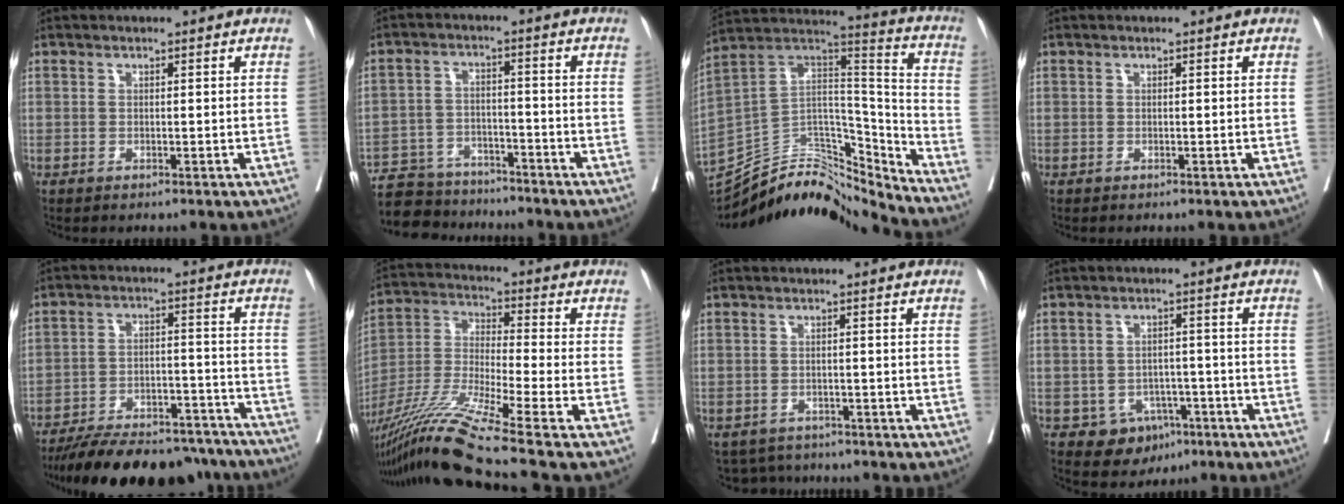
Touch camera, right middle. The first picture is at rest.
{"total": 11.5, "force": [-10.6, 3.8, 2.5], "torque": [-0.044, 0.012, -0.166]}
{"total": 21.6, "force": [-20.5, 3.9, 5.2], "torque": [-0.105, 0.049, -0.347]}
{"total": 0.0}
{"total": 22.4, "force": [-19.8, 6.1, 8.6], "torque": [-0.123, 0.001, -0.281]}
{"total": 16.5, "force": [-12.3, -2.6, 10.7], "torque": [-0.236, -0.032, -0.234]}
{"total": 4.5, "force": [-4.1, 1.9, -0.3], "torque": [0.010, 0.001, -0.059]}
{"total": 5.8, "force": [-3.0, 4.6, 1.8], "torque": [-0.018, 0.010, -0.034]}